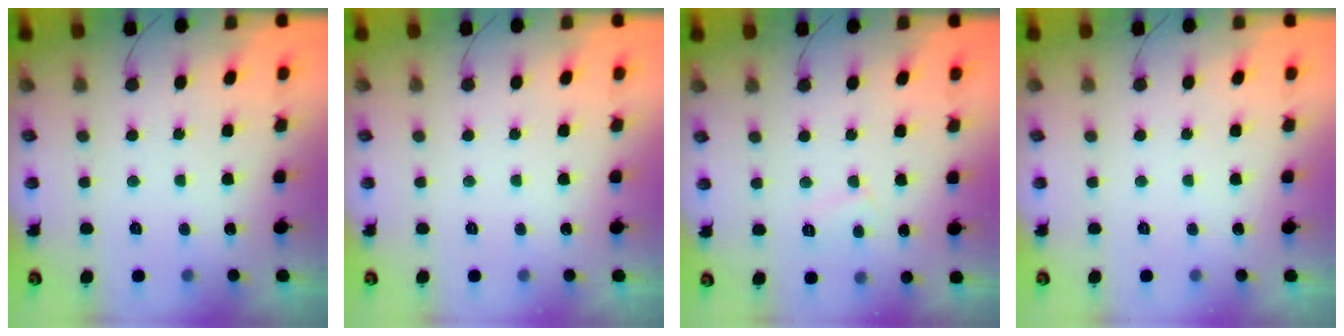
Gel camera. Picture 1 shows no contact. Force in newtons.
{"total": 0.0}
{"total": 4.2, "press": 4.1, "slide": 0.4}
{"total": 0.0}